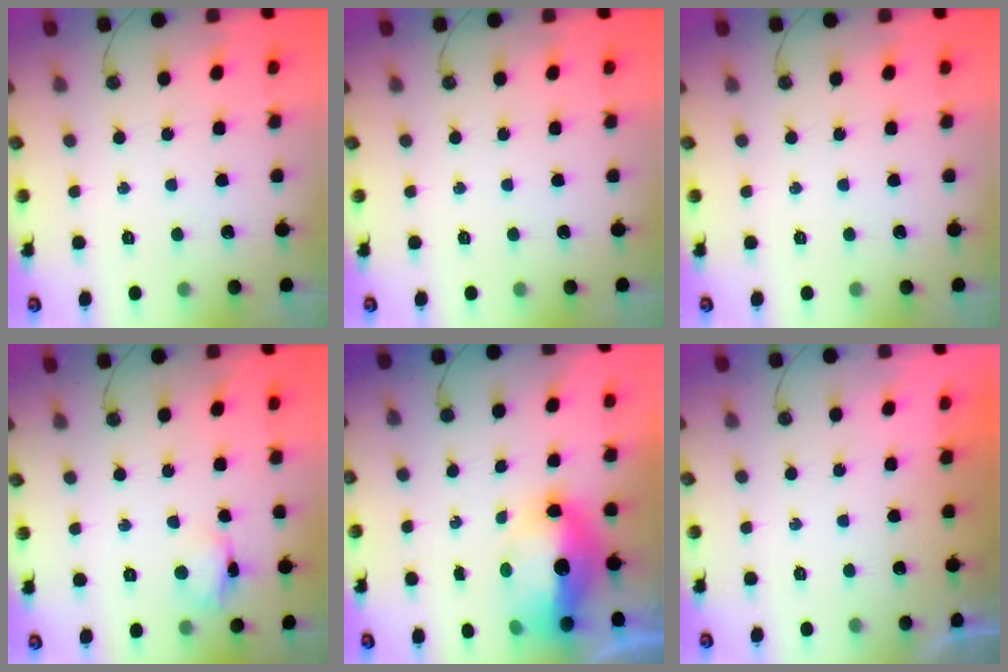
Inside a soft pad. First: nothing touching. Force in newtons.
{"total": 0.0}
{"total": 0.0}
{"total": 6.6, "press": 6.6, "slide": 0.5}
{"total": 14.9, "press": 14.8, "slide": 1.8}
{"total": 0.0}